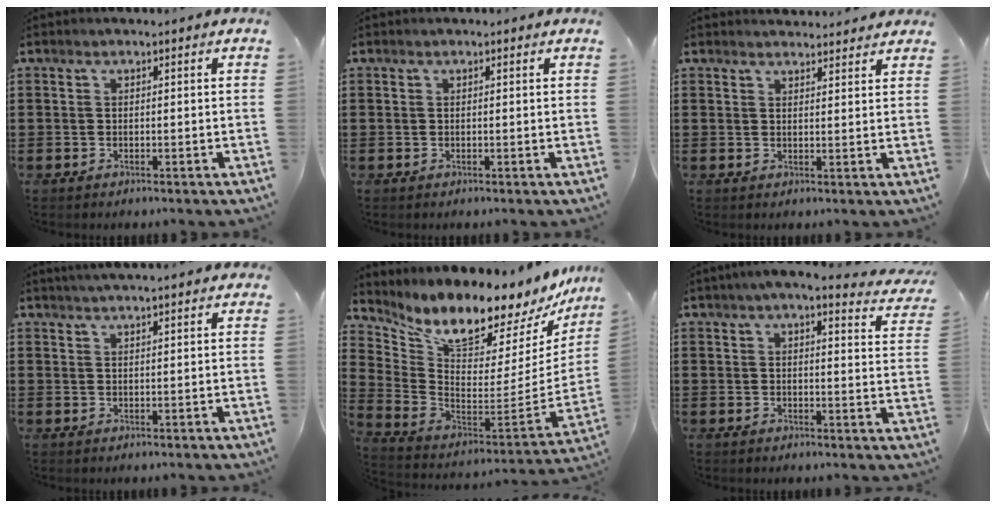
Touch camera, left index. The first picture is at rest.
{"total": 0.0}
{"total": 2.3, "force": [2.2, 0.3, 0.0], "torque": [0.002, -0.008, 0.041]}
{"total": 2.3, "force": [2.1, -0.1, 0.8], "torque": [-0.020, 0.000, 0.040]}
{"total": 9.7, "force": [8.5, 2.3, 4.2], "torque": [-0.088, -0.087, 0.136]}
{"total": 4.5, "force": [3.8, 0.1, 2.3], "torque": [-0.061, -0.012, 0.066]}